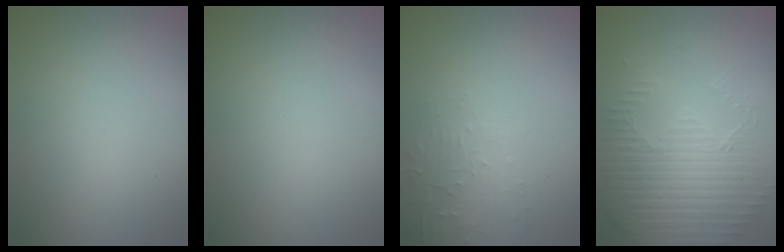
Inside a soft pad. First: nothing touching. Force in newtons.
{"total": 0.0}
{"total": 1.9, "press": 1.9, "slide": 0.3}
{"total": 3.8, "press": 3.7, "slide": 1.0}